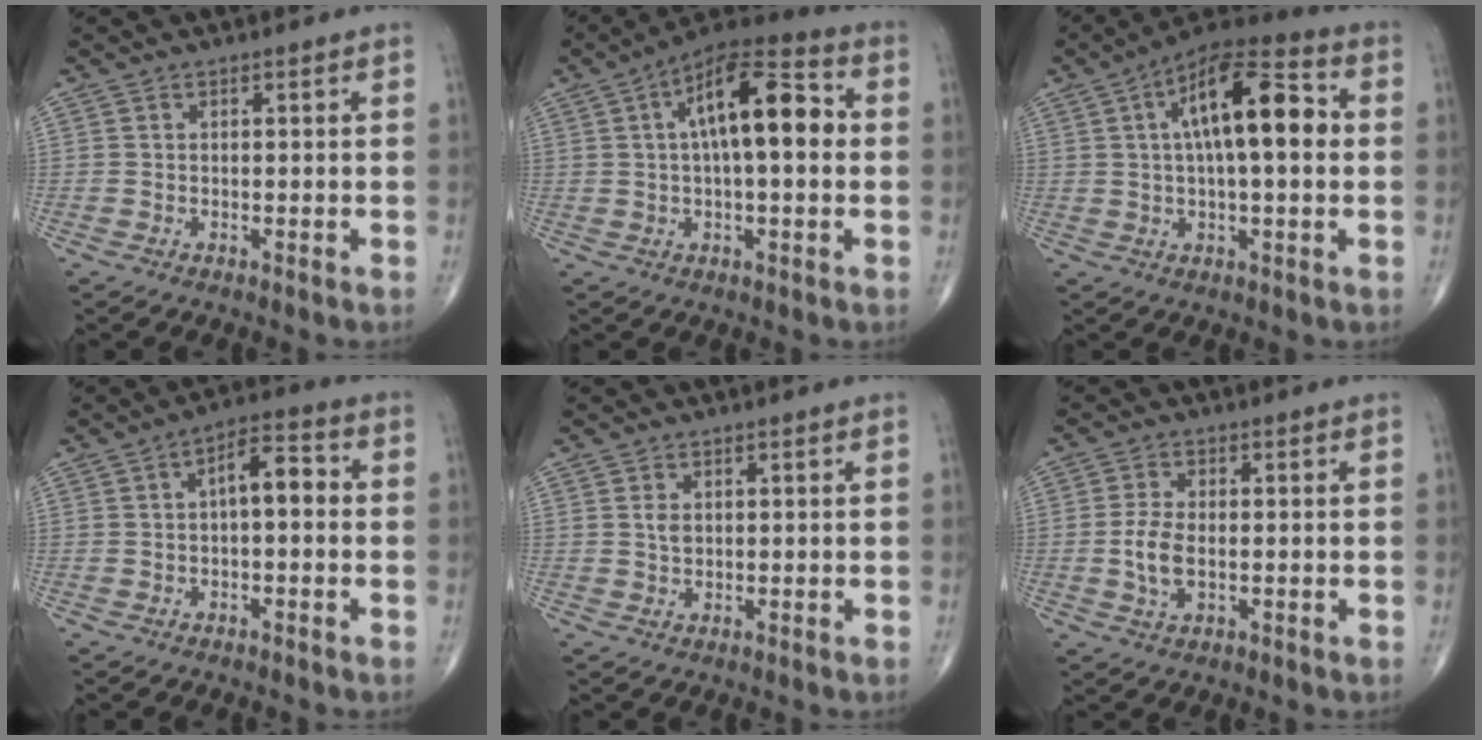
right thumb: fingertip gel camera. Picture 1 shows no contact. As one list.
[{"total": 16.6, "force": [2.8, 6.3, 15.1], "torque": [-0.233, 0.030, 0.034]}, {"total": 17.2, "force": [2.9, 6.4, 15.7], "torque": [-0.244, 0.028, 0.038]}, {"total": 7.1, "force": [0.4, 3.2, 6.3], "torque": [-0.086, 0.028, -0.003]}, {"total": 1.8, "force": [0.5, 1.1, 1.2], "torque": [-0.020, -0.003, 0.011]}, {"total": 5.5, "force": [-0.6, 2.9, 4.6], "torque": [-0.096, -0.002, -0.014]}]